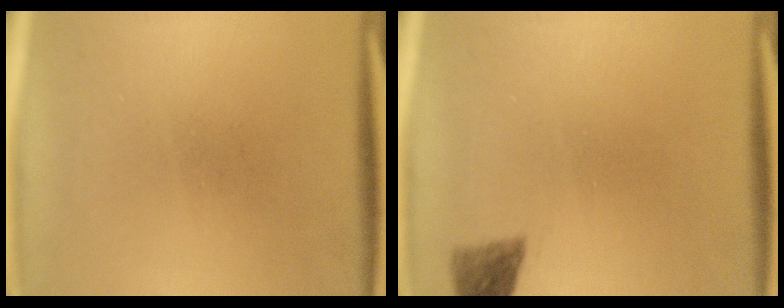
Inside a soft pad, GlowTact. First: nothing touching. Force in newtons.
{"total": 2.8}